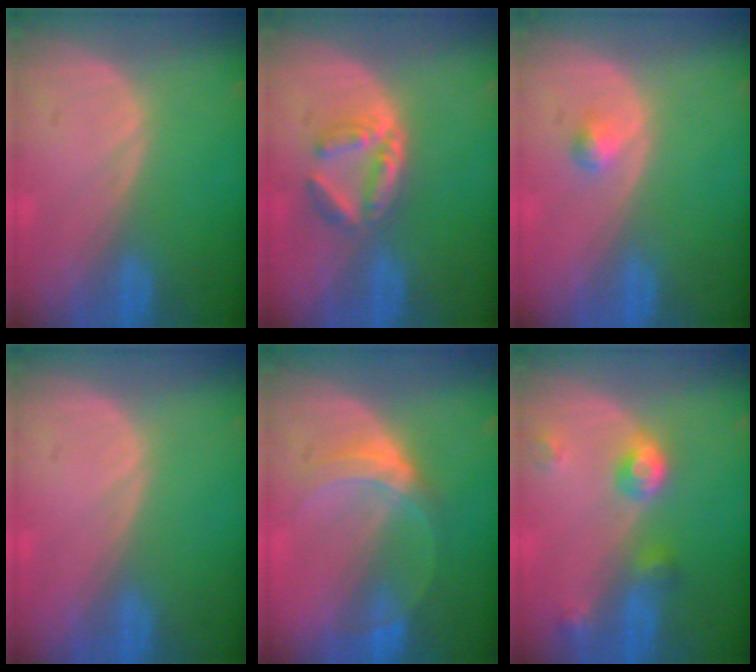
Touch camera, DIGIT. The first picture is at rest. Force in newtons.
{"total": 5.1, "press": 4.9, "slide": 1.3}
{"total": 1.5, "press": 1.5, "slide": 0.3}
{"total": 0.0}
{"total": 5.1, "press": 4.8, "slide": 1.7}
{"total": 4.8, "press": 4.4, "slide": 2.0}